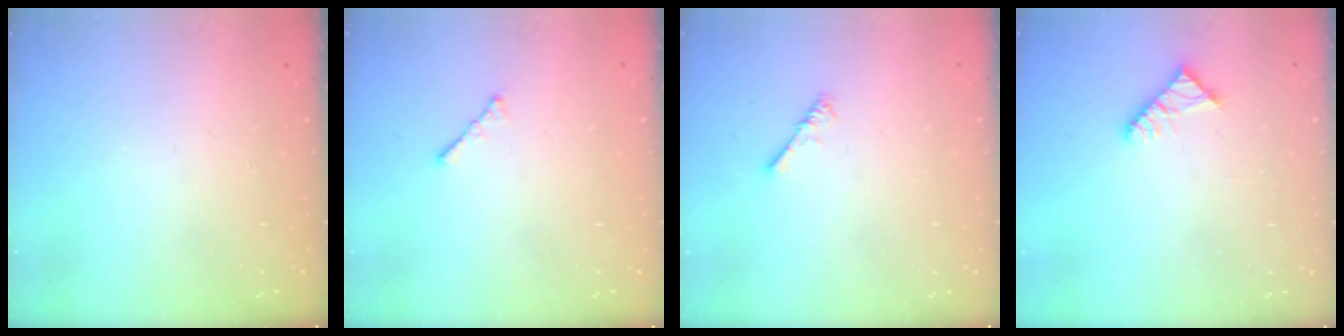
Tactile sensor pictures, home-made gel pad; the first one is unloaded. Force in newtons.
{"total": 1.9, "press": 1.8, "slide": 0.5}
{"total": 0.9, "press": 0.9, "slide": 0.3}
{"total": 4.4, "press": 4.4, "slide": 0.6}